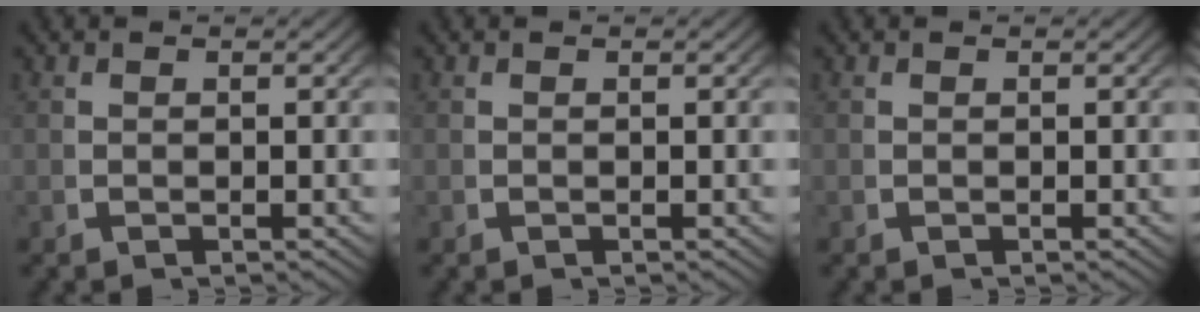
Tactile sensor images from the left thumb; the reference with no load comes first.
{"total": 0.0}
{"total": 0.0}